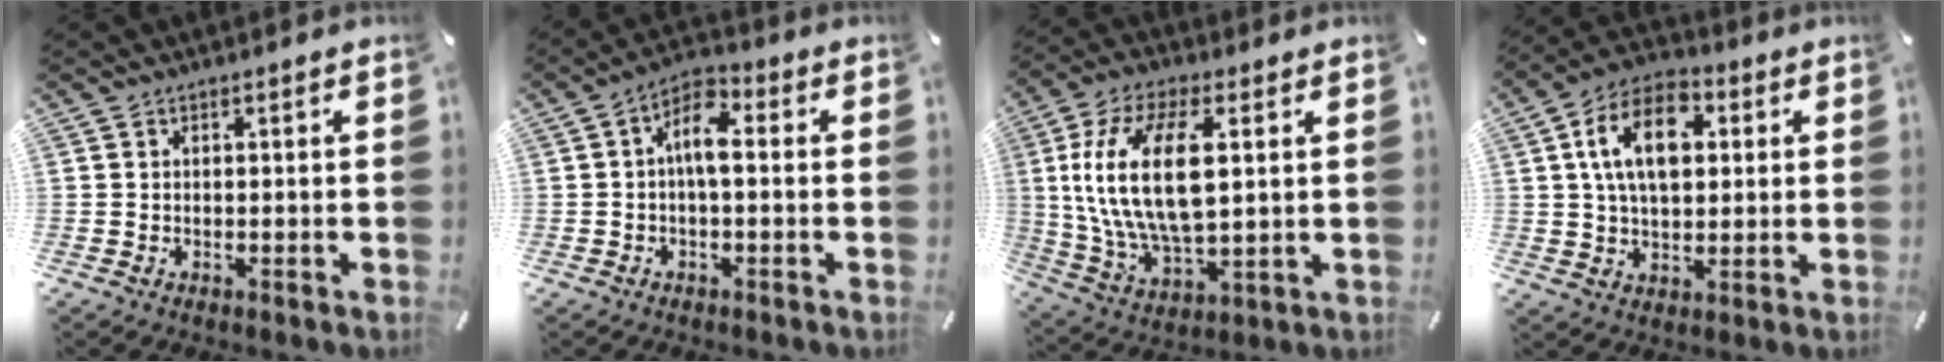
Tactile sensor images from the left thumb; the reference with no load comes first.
{"total": 7.3, "force": [0.0, 3.5, 6.4], "torque": [-0.116, 0.011, -0.002]}
{"total": 18.2, "force": [3.4, 9.0, 15.5], "torque": [-0.341, -0.004, 0.057]}
{"total": 14.1, "force": [3.2, 9.1, 10.3], "torque": [-0.189, 0.008, 0.054]}